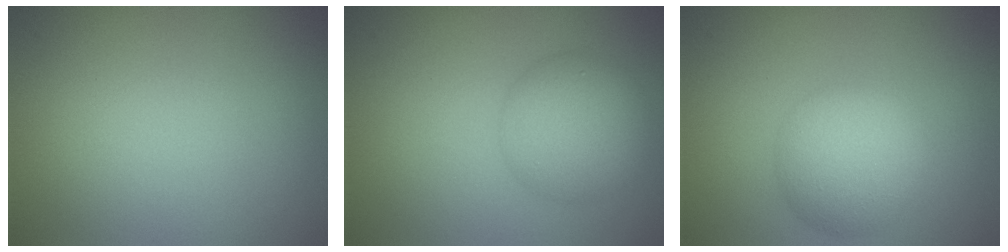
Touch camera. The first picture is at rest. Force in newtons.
{"total": 4.9, "press": 4.9, "slide": 0.2}
{"total": 5.5, "press": 5.5, "slide": 0.0}